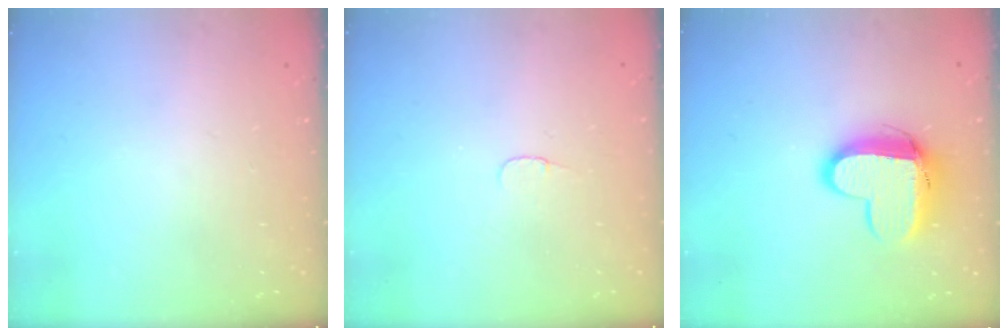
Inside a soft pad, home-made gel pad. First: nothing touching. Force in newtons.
{"total": 3.1, "press": 3.1, "slide": 0.3}
{"total": 12.0, "press": 11.9, "slide": 1.2}